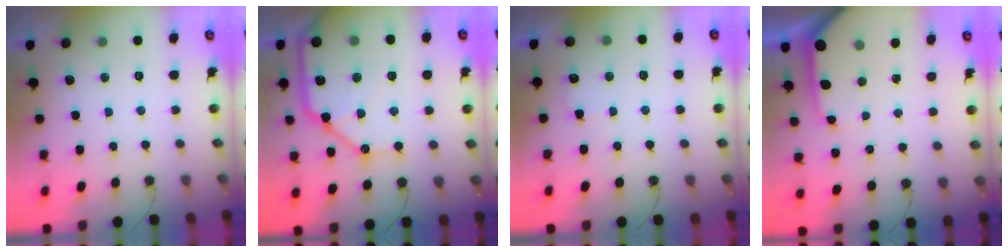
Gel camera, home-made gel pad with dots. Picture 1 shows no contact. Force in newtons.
{"total": 21.1, "press": 20.9, "slide": 2.9}
{"total": 3.9, "press": 3.9, "slide": 0.5}
{"total": 7.5, "press": 7.5, "slide": 0.8}